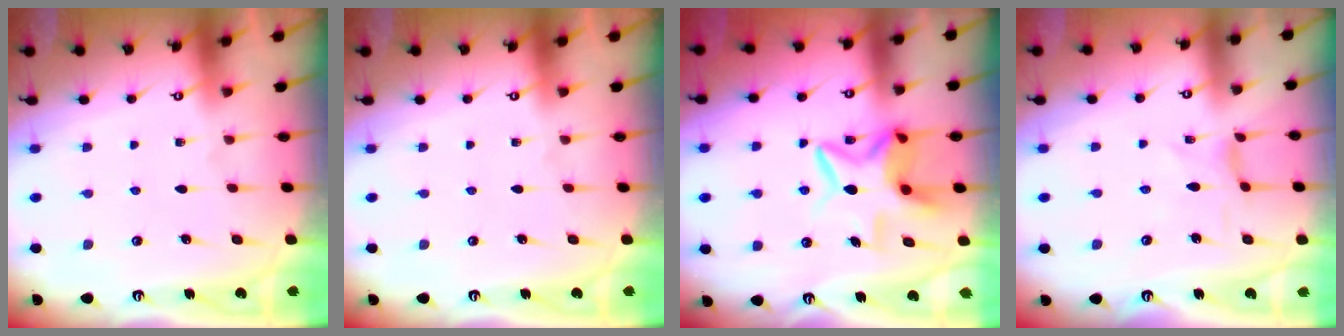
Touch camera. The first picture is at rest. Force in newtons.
{"total": 0.0}
{"total": 9.8, "press": 9.7, "slide": 1.6}
{"total": 0.7, "press": 0.7, "slide": 0.2}